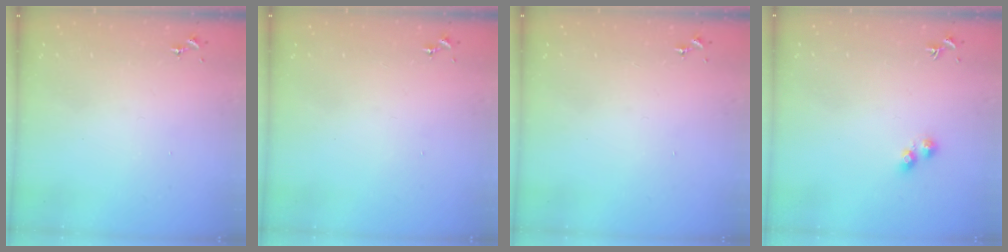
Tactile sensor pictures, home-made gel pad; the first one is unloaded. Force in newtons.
{"total": 0.0}
{"total": 0.0}
{"total": 2.8, "press": 2.8, "slide": 0.5}